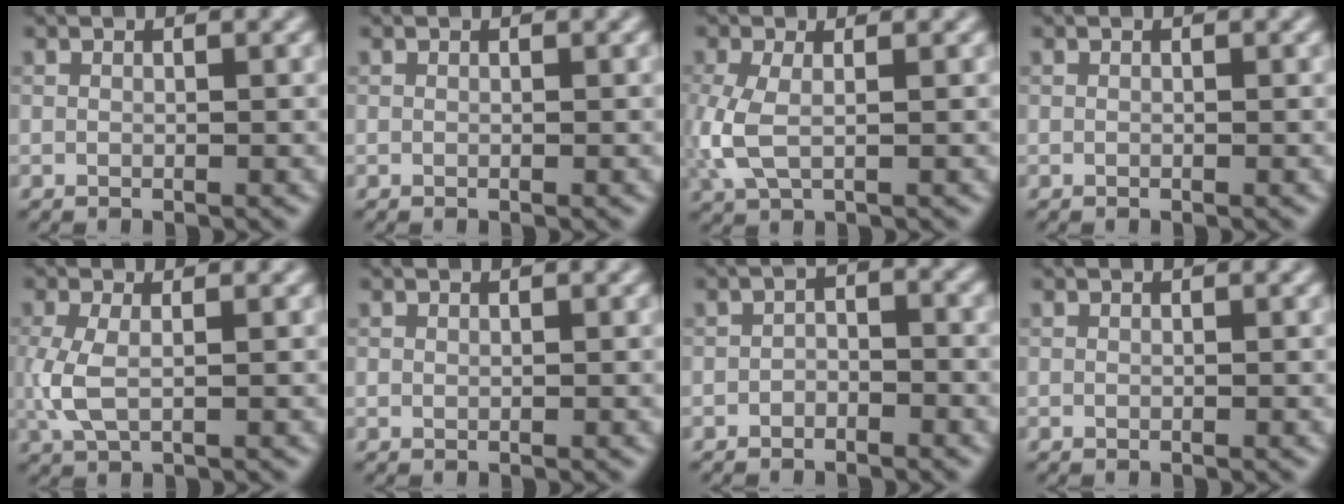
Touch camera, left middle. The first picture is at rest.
{"total": 0.0}
{"total": 3.6, "force": [-0.1, 1.8, 3.1], "torque": [-0.089, -0.003, -0.002]}
{"total": 0.0}
{"total": 3.1, "force": [0.1, 1.4, 2.7], "torque": [-0.070, -0.002, 0.003]}
{"total": 0.0}
{"total": 1.6, "force": [-1.0, 0.9, 0.9], "torque": [-0.017, 0.007, -0.021]}
{"total": 0.0}